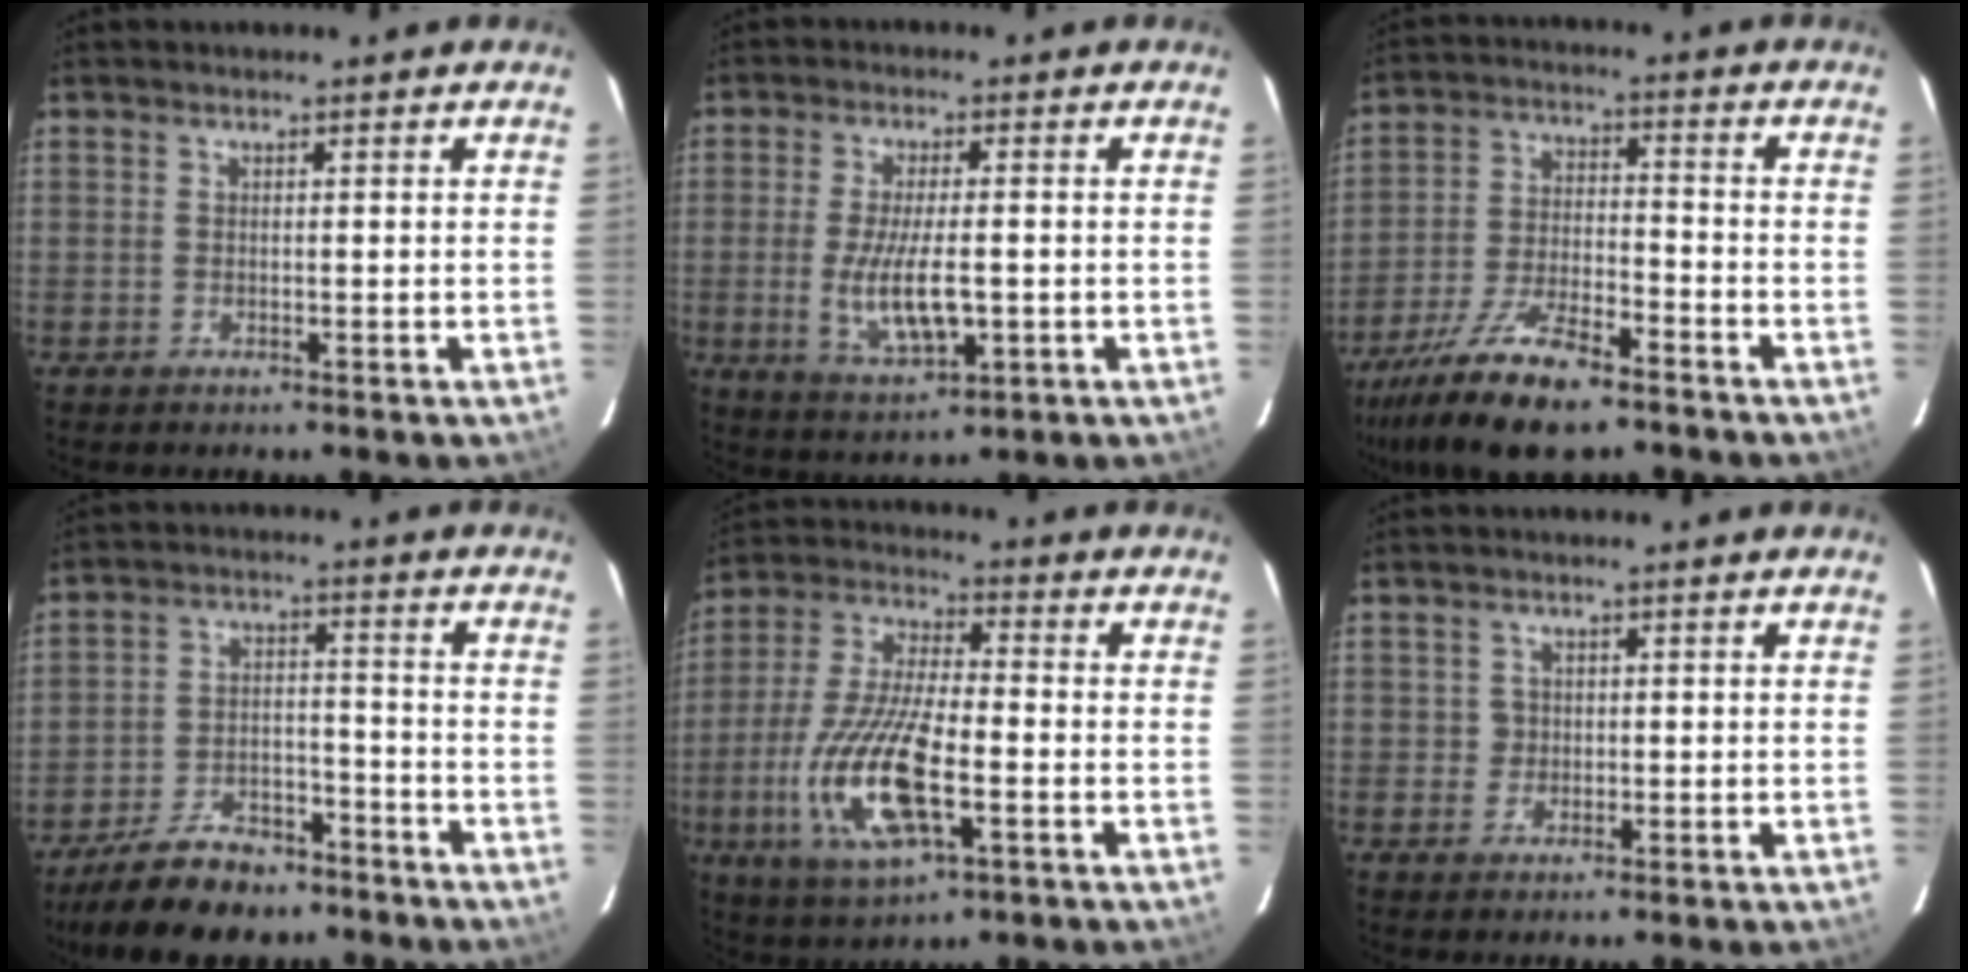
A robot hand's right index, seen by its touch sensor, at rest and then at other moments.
{"total": 9.2, "force": [-1.7, 3.0, 8.6], "torque": [-0.170, -0.016, -0.023]}
{"total": 15.2, "force": [-11.3, 4.6, 9.1], "torque": [-0.198, -0.026, -0.209]}
{"total": 12.6, "force": [-10.0, 5.9, 4.9], "torque": [-0.117, 0.013, -0.154]}
{"total": 16.6, "force": [-5.1, 5.8, 14.6], "torque": [-0.314, -0.013, -0.096]}
{"total": 1.7, "force": [0.0, 1.7, -0.1], "torque": [0.007, 0.005, 0.001]}